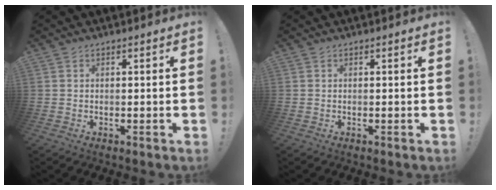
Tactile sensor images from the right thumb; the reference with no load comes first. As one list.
[{"total": 0.0}]